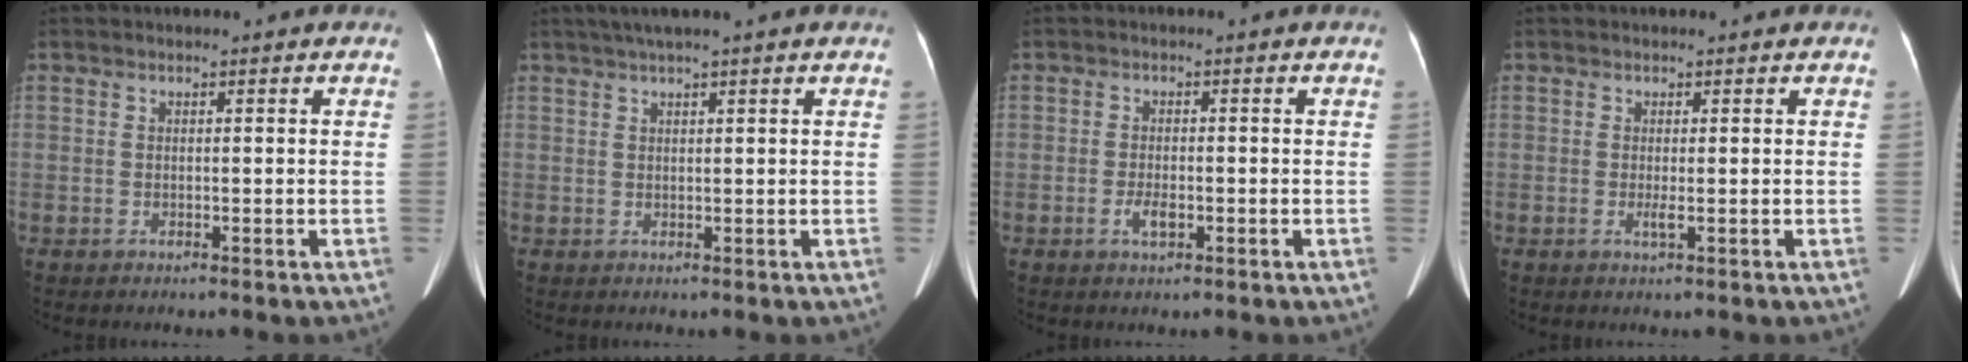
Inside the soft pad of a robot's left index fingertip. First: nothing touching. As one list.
[{"total": 4.2, "force": [3.2, -0.8, 2.7], "torque": [-0.044, 0.025, 0.057]}, {"total": 2.3, "force": [-0.9, 0.8, 1.9], "torque": [-0.041, 0.000, -0.015]}, {"total": 1.1, "force": [-0.1, 0.0, 1.1], "torque": [-0.024, -0.003, -0.002]}]